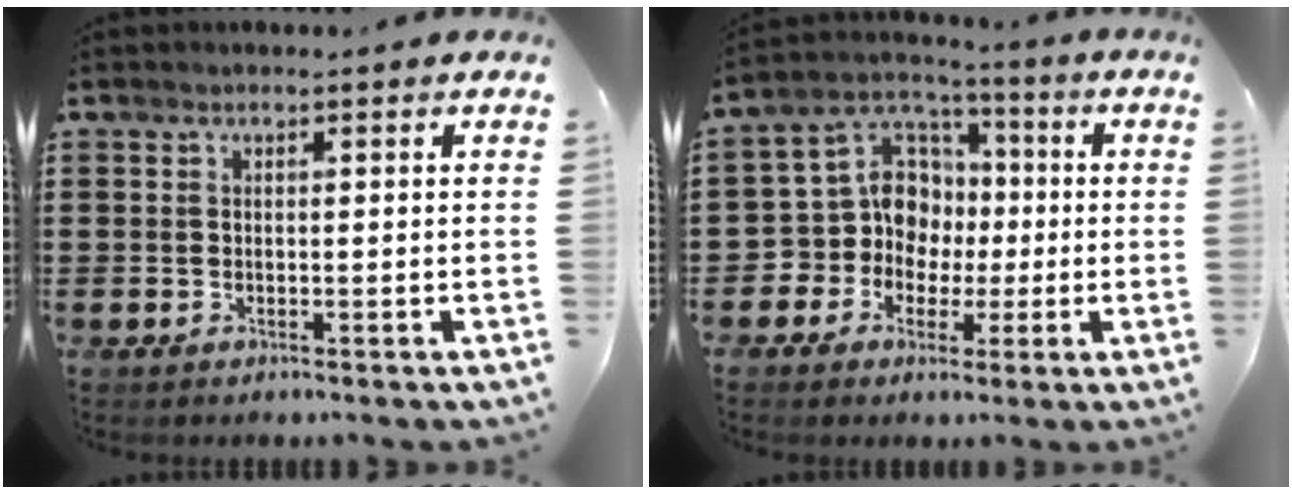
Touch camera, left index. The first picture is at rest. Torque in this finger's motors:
{"motor_torque": [0.54, 0.10, 0.31, 0.07]}